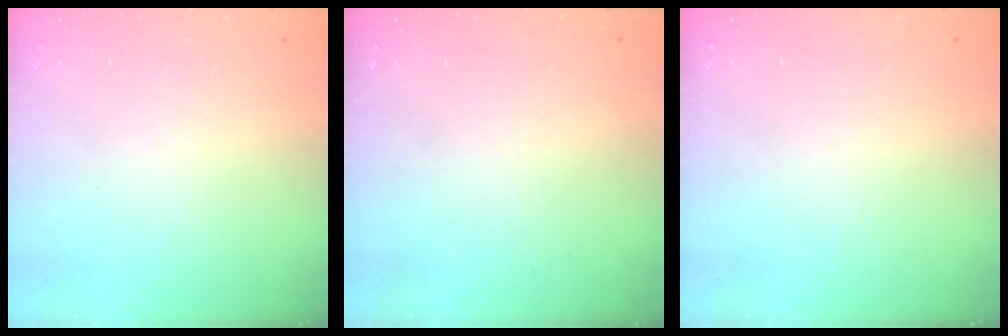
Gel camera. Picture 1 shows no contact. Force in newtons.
{"total": 0.0}
{"total": 0.0}